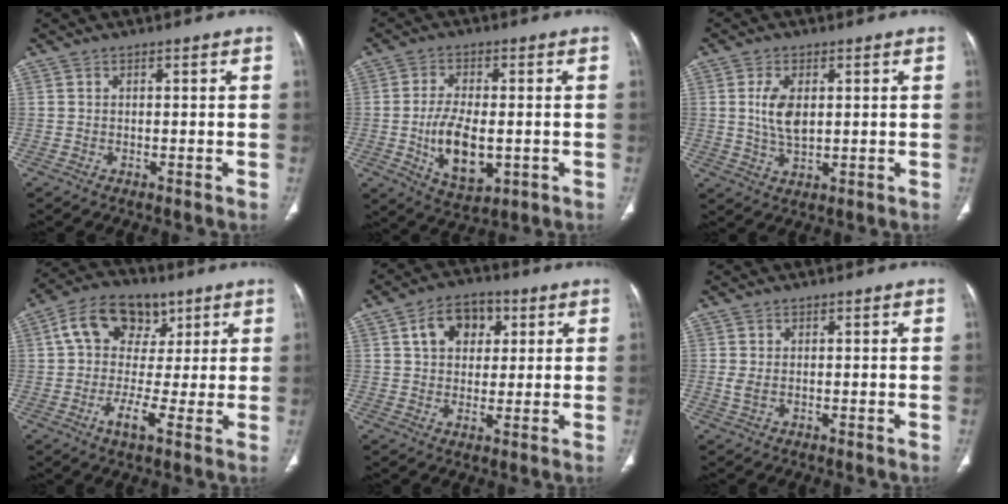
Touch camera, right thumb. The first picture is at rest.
{"total": 10.7, "force": [-1.8, 5.6, 9.0], "torque": [-0.152, -0.006, -0.021]}
{"total": 6.3, "force": [1.1, 3.4, 5.2], "torque": [-0.099, -0.006, 0.022]}
{"total": 12.9, "force": [2.9, 8.9, 8.8], "torque": [-0.125, 0.014, 0.039]}
{"total": 9.2, "force": [3.1, 6.5, 5.7], "torque": [-0.062, 0.000, 0.046]}
{"total": 1.6, "force": [0.1, 0.9, 1.3], "torque": [-0.034, -0.004, 0.005]}